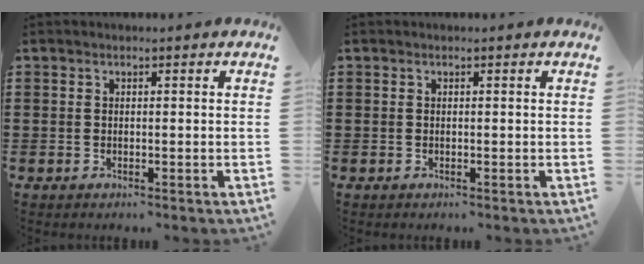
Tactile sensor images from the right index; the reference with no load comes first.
{"total": 0.0}